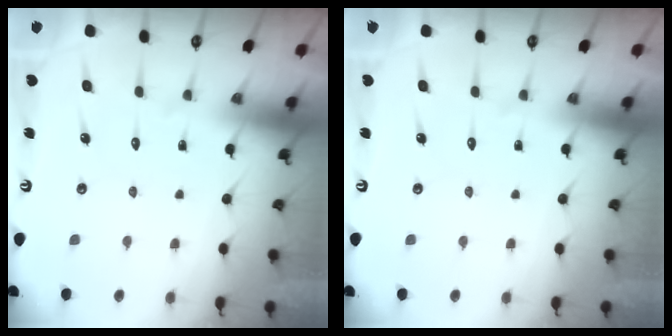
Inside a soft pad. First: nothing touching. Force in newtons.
{"total": 0.0}